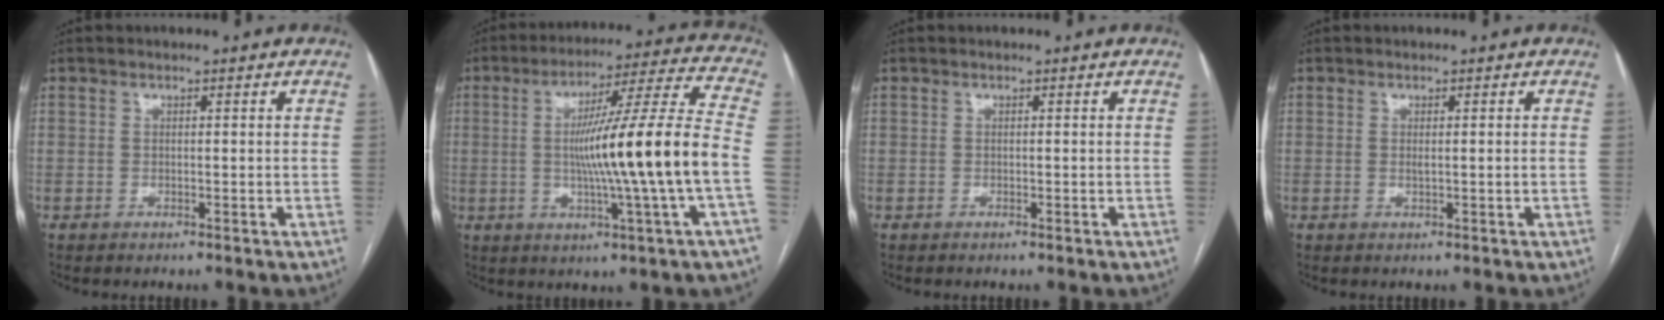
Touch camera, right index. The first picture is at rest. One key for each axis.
{"total": 17.8, "fx": -2.2, "fy": -1.9, "fz": 17.5, "tx": -0.281, "ty": -0.001, "tz": -0.042}
{"total": 0.0}
{"total": 0.9, "fx": 0.0, "fy": 0.0, "fz": 0.9, "tx": -0.022, "ty": -0.004, "tz": 0.002}